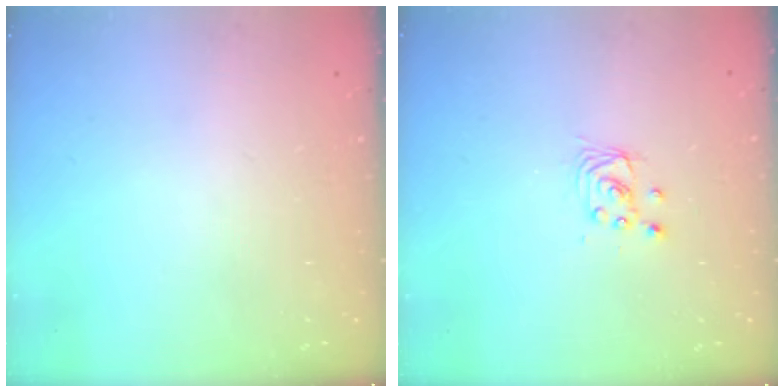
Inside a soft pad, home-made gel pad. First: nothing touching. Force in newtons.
{"total": 2.9, "press": 2.9, "slide": 0.2}